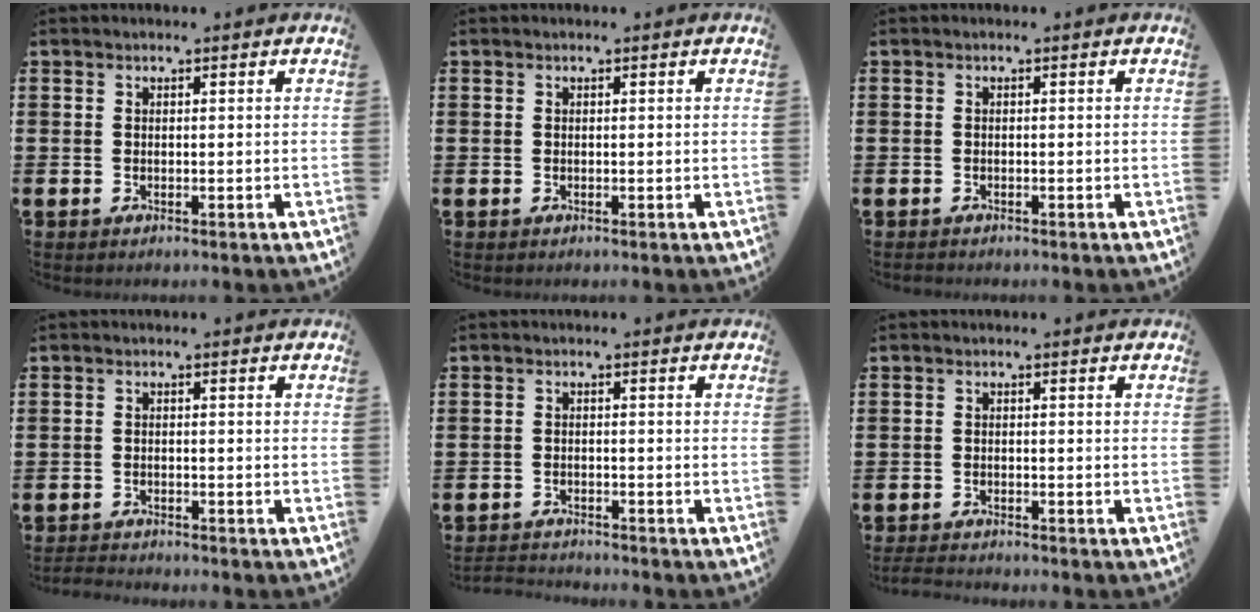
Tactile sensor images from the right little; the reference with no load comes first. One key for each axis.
{"total": 0.0}
{"total": 0.0}
{"total": 0.9, "fx": -0.9, "fy": -0.1, "fz": -0.1, "tx": 0.000, "ty": 0.002, "tz": -0.019}
{"total": 1.8, "fx": -1.8, "fy": 0.0, "fz": -0.2, "tx": -0.002, "ty": 0.002, "tz": -0.039}
{"total": 1.3, "fx": -1.3, "fy": 0.1, "fz": 0.3, "tx": -0.007, "ty": 0.003, "tz": -0.026}